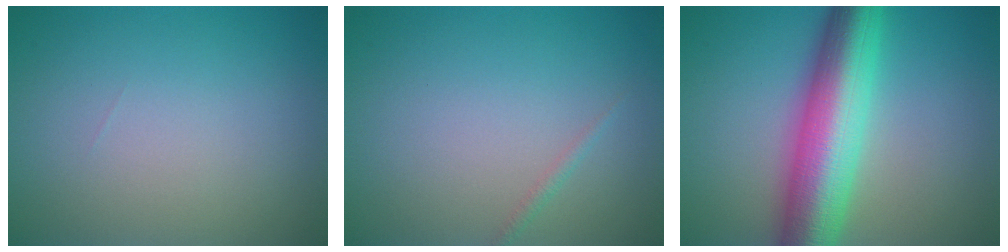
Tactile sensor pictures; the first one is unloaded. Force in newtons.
{"total": 0.6, "press": 0.6, "slide": 0.0}
{"total": 10.3, "press": 10.3, "slide": 0.2}